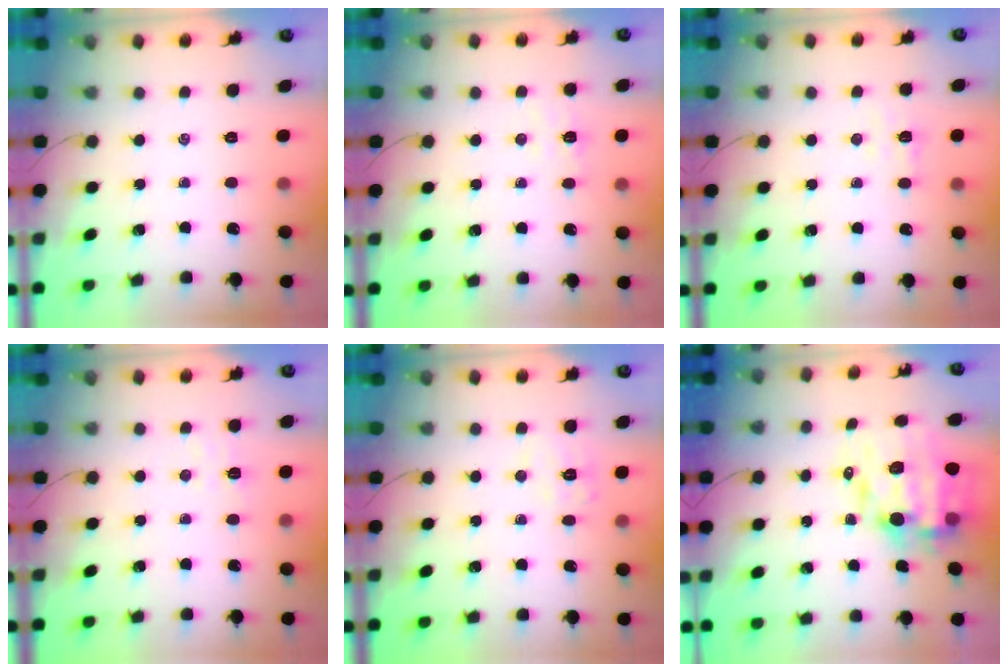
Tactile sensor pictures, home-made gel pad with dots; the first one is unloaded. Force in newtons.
{"total": 5.4, "press": 5.3, "slide": 0.8}
{"total": 4.2, "press": 4.0, "slide": 1.2}
{"total": 5.4, "press": 5.4, "slide": 0.8}
{"total": 7.5, "press": 7.4, "slide": 1.2}
{"total": 14.1, "press": 13.6, "slide": 3.5}